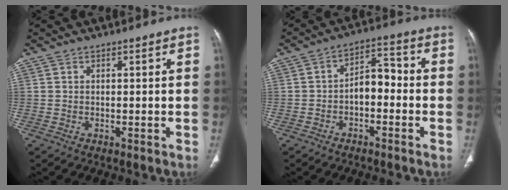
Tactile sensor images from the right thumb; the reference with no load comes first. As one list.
[{"total": 6.5, "force": [-1.8, 3.9, 4.9], "torque": [-0.059, 0.042, -0.037]}]